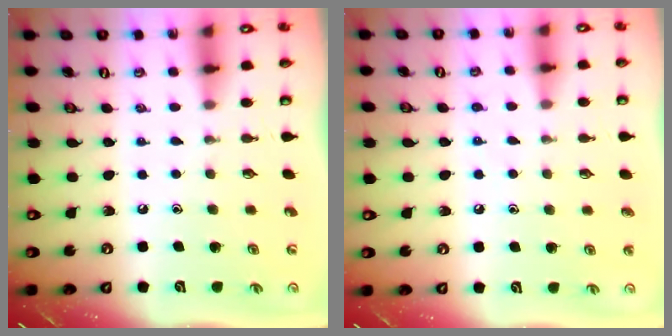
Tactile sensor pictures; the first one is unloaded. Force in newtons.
{"total": 5.7, "press": 5.6, "slide": 1.1}